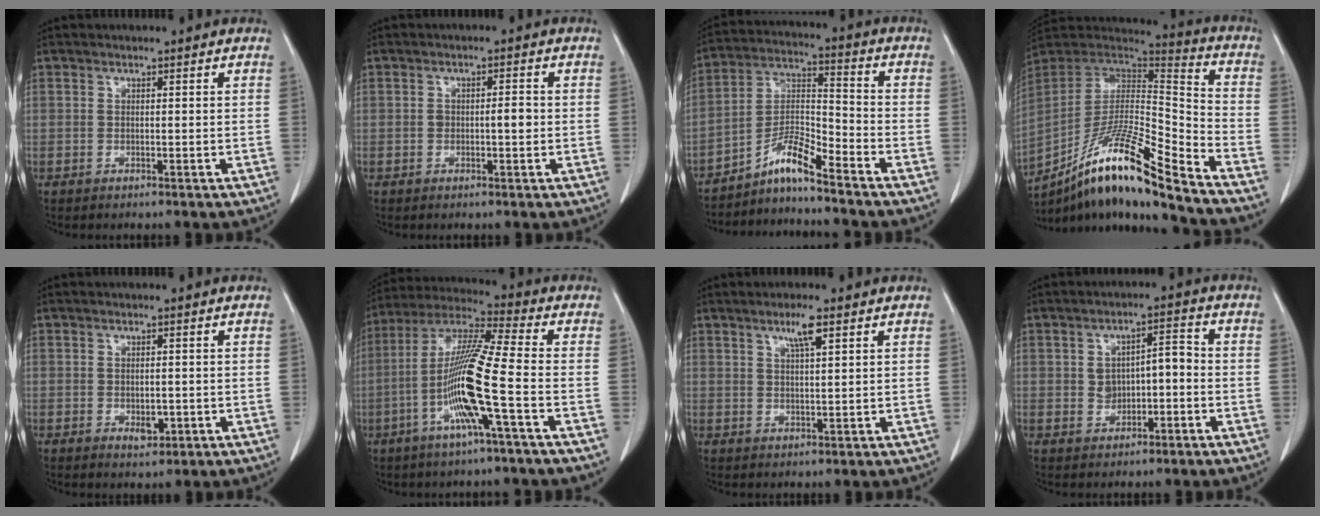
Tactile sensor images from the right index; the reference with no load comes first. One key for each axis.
{"total": 2.3, "fx": -0.2, "fy": 0.7, "fz": 2.2, "tx": -0.031, "ty": 0.005, "tz": -0.001}
{"total": 7.0, "fx": -5.8, "fy": -0.1, "fz": 4.0, "tx": -0.085, "ty": 0.008, "tz": -0.108}
{"total": 19.7, "fx": -14.3, "fy": 0.7, "fz": 13.6, "tx": -0.260, "ty": -0.008, "tz": -0.260}
{"total": 2.3, "fx": -0.5, "fy": 1.3, "fz": 1.9, "tx": -0.026, "ty": 0.001, "tz": 0.001}
{"total": 13.7, "fx": -3.9, "fy": -0.7, "fz": 13.1, "tx": -0.261, "ty": 0.000, "tz": -0.083}
{"total": 3.6, "fx": 2.1, "fy": 0.2, "fz": 3.0, "tx": -0.056, "ty": 0.000, "tz": 0.038}
{"total": 4.9, "fx": -0.6, "fy": 2.8, "fz": 3.9, "tx": -0.059, "ty": 0.028, "tz": -0.002}